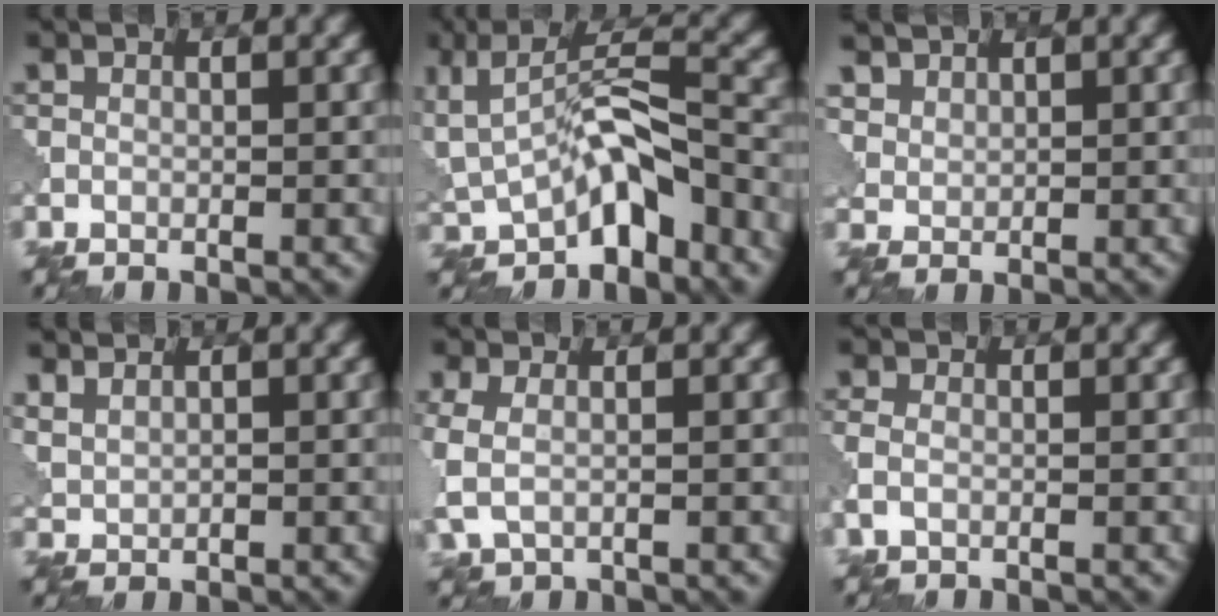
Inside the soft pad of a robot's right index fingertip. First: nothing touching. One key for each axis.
{"total": 6.9, "fx": -2.5, "fy": 3.5, "fz": 5.4, "tx": -0.073, "ty": 0.008, "tz": -0.055}
{"total": 3.9, "fx": 2.8, "fy": 2.5, "fz": 1.2, "tx": -0.045, "ty": -0.008, "tz": 0.068}
{"total": 2.9, "fx": 2.3, "fy": 1.3, "fz": 1.1, "tx": -0.033, "ty": 0.005, "tz": 0.056}
{"total": 3.2, "fx": 0.0, "fy": 2.0, "fz": 2.5, "tx": -0.071, "ty": -0.003, "tz": -0.002}
{"total": 1.6, "fx": -0.5, "fy": 1.0, "fz": 1.1, "tx": -0.032, "ty": 0.001, "tz": -0.016}